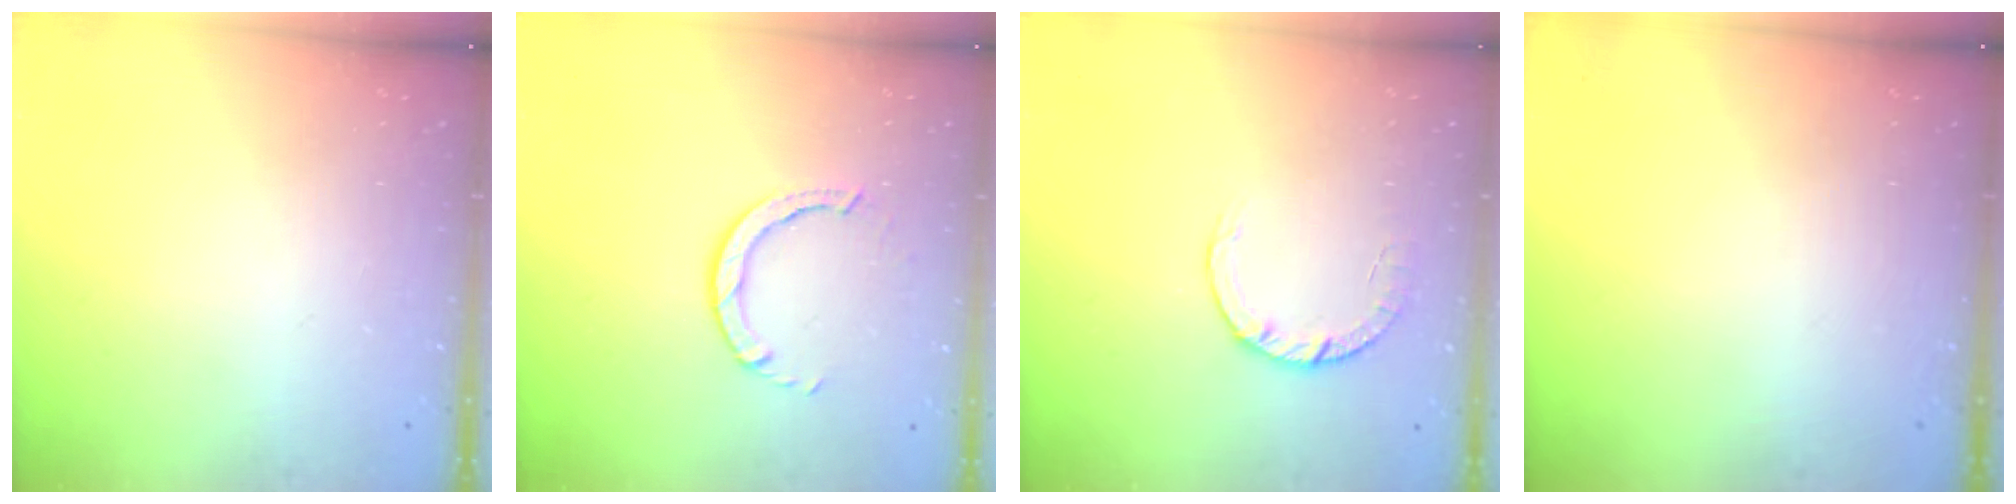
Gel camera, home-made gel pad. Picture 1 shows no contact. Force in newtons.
{"total": 2.6, "press": 2.6, "slide": 0.3}
{"total": 2.8, "press": 2.8, "slide": 0.4}
{"total": 0.0}